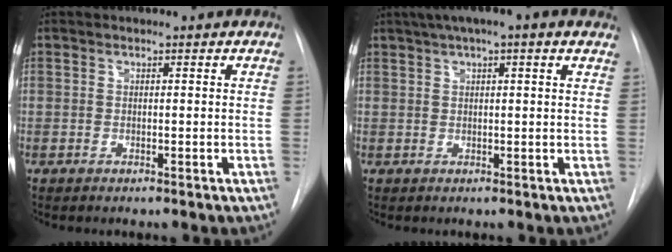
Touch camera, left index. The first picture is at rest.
{"total": 9.4, "force": [6.2, 1.3, 6.9], "torque": [-0.107, 0.045, 0.082]}